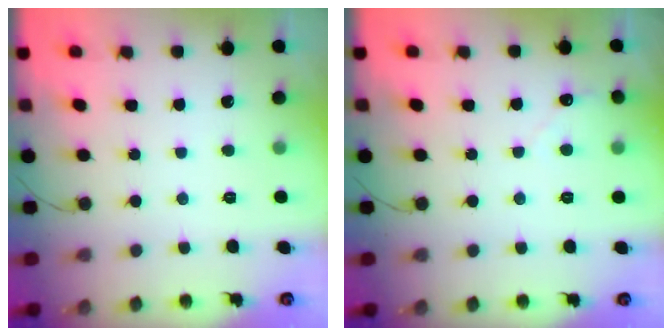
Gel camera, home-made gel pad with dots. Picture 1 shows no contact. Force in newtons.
{"total": 2.7, "press": 2.7, "slide": 0.3}